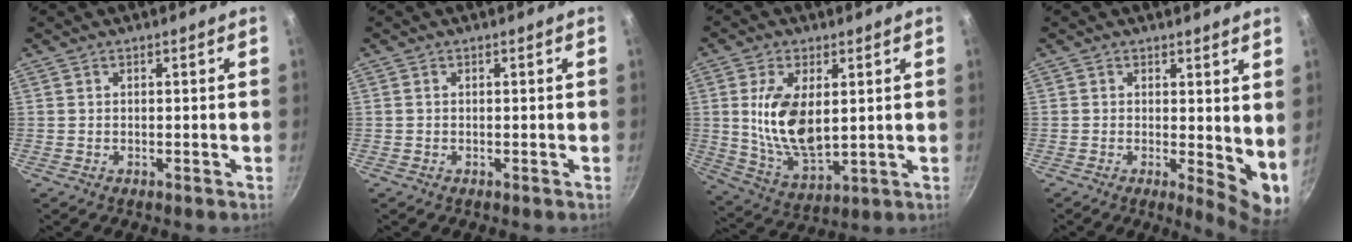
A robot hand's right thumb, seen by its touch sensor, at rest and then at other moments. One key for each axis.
{"total": 0.0}
{"total": 13.3, "fx": 2.1, "fy": 6.9, "fz": 11.2, "tx": -0.205, "ty": -0.018, "tz": 0.050}
{"total": 7.2, "fx": 0.6, "fy": 3.0, "fz": 6.5, "tx": -0.072, "ty": -0.018, "tz": 0.009}